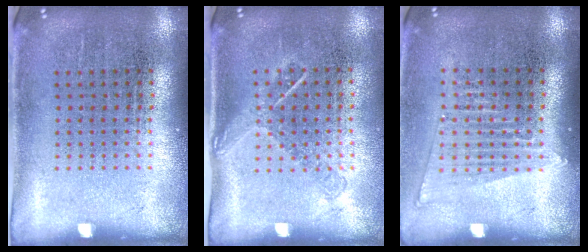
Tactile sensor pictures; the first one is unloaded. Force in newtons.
{"total": 1.2, "press": 0.9, "slide": 0.9}
{"total": 1.4, "press": 1.3, "slide": 0.6}